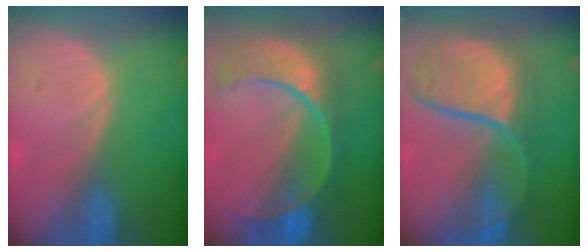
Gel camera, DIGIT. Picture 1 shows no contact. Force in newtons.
{"total": 11.1, "press": 9.4, "slide": 5.9}
{"total": 10.7, "press": 9.7, "slide": 4.4}